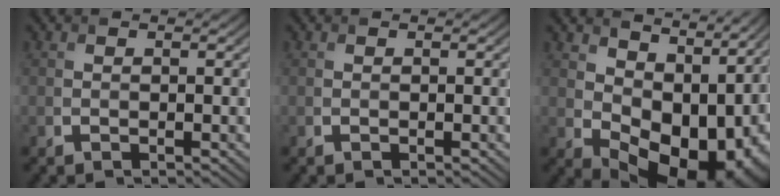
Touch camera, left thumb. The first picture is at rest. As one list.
[{"total": 0.0}, {"total": 12.5, "force": [3.4, 8.4, 8.5], "torque": [-0.122, -0.019, 0.075]}]